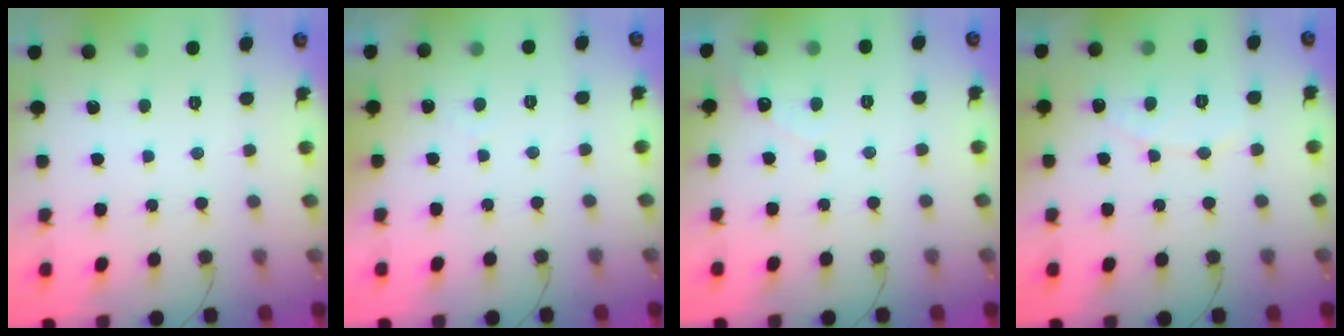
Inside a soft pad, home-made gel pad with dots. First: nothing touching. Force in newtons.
{"total": 1.7, "press": 1.6, "slide": 0.0}
{"total": 2.8, "press": 2.8, "slide": 0.1}
{"total": 4.9, "press": 4.9, "slide": 0.4}